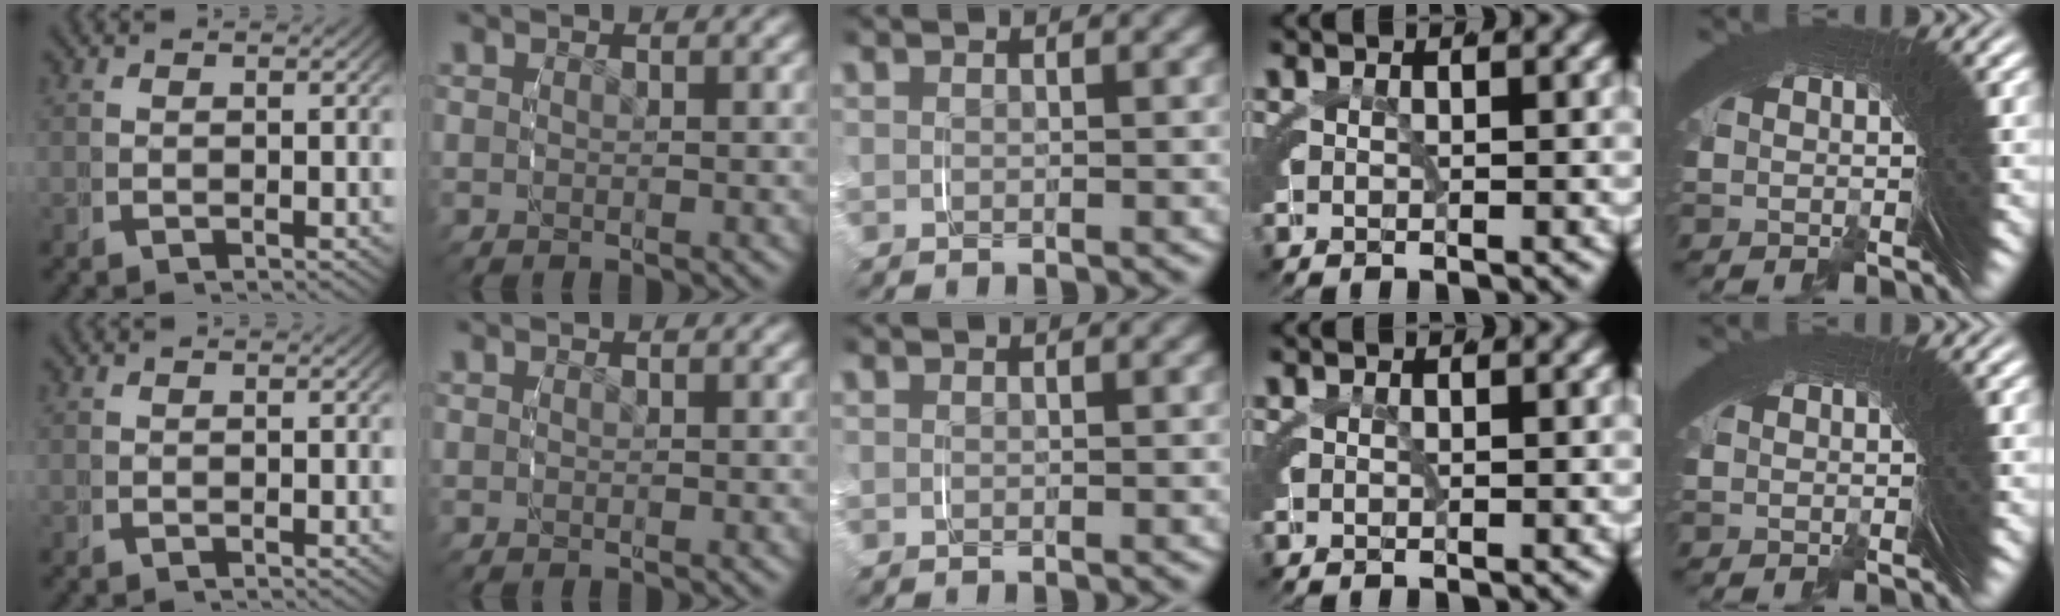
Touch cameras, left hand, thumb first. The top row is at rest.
{}